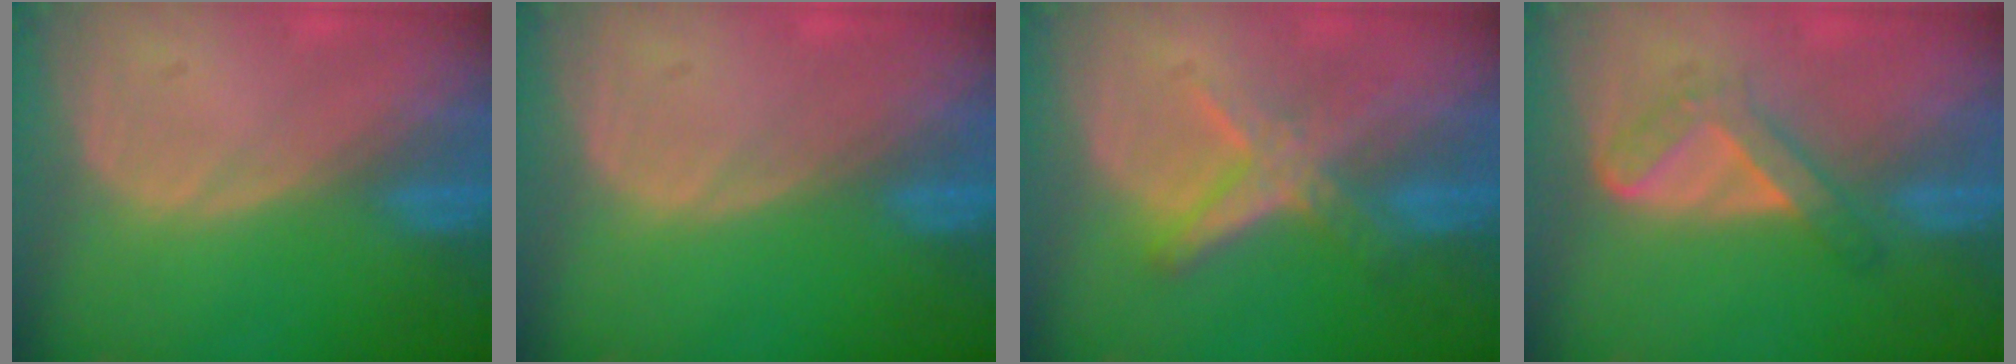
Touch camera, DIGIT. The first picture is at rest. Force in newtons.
{"total": 0.0}
{"total": 6.0, "press": 5.4, "slide": 2.5}
{"total": 4.4, "press": 4.2, "slide": 1.3}